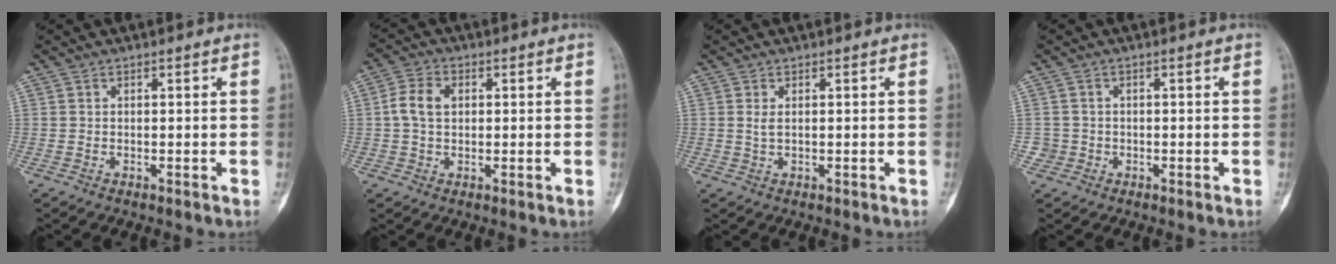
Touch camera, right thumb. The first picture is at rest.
{"total": 5.4, "force": [0.7, 3.8, 3.7], "torque": [-0.074, 0.012, 0.008]}
{"total": 1.2, "force": [0.2, 0.5, 1.0], "torque": [-0.018, 0.000, 0.008]}
{"total": 1.9, "force": [-0.6, 1.8, -0.3], "torque": [0.017, 0.009, -0.016]}